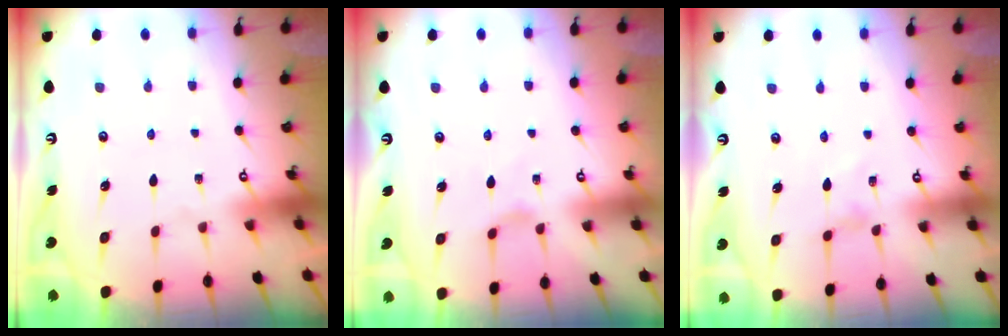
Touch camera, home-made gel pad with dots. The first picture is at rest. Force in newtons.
{"total": 2.0, "press": 2.0, "slide": 0.4}
{"total": 0.0}